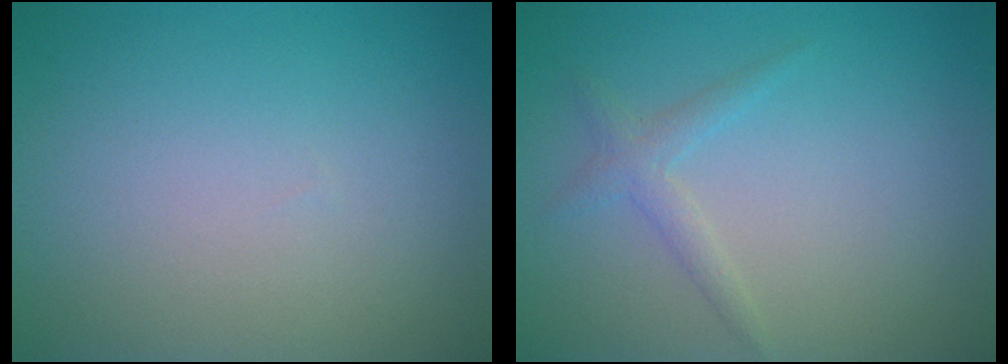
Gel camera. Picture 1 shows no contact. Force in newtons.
{"total": 1.5, "press": 1.5, "slide": 0.1}